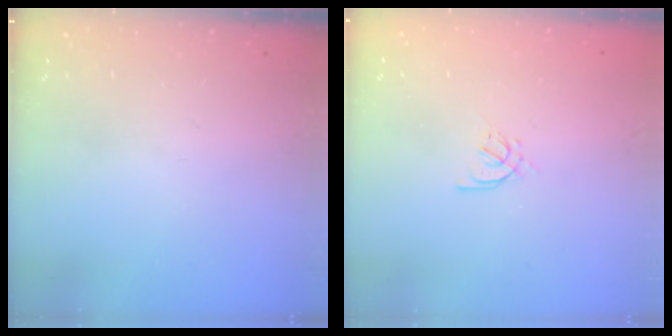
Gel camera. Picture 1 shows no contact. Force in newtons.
{"total": 2.4, "press": 2.4, "slide": 0.6}